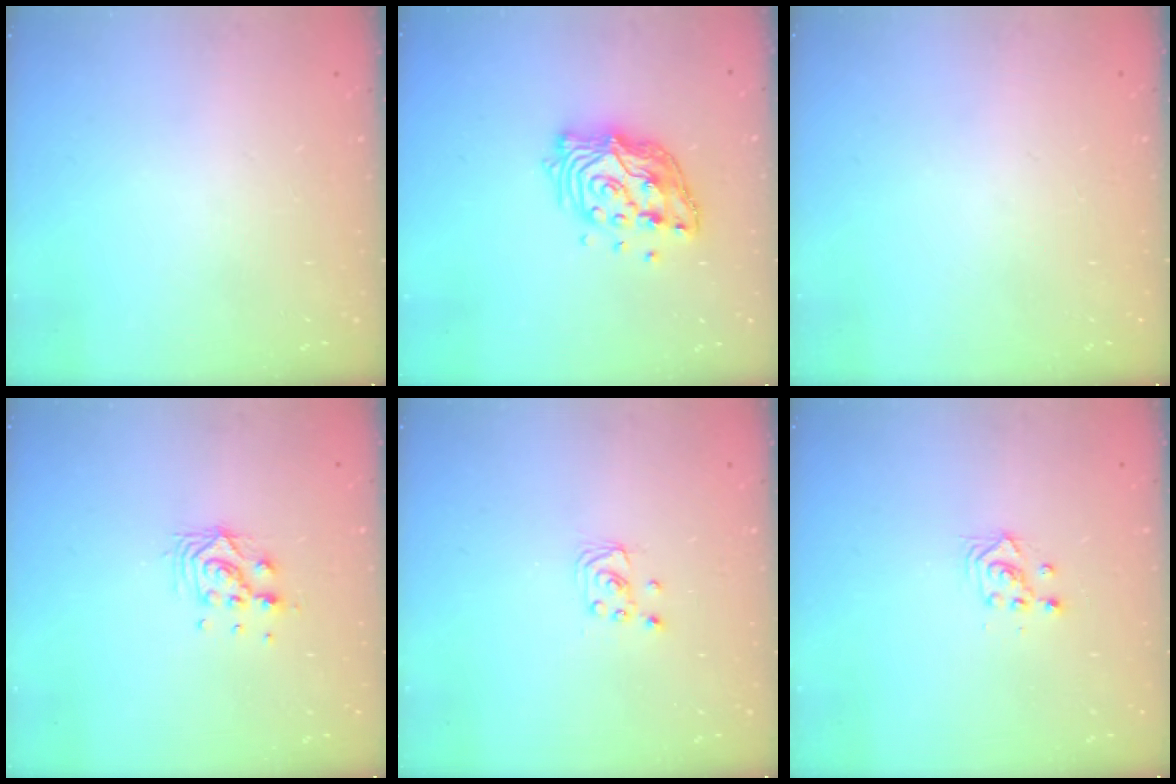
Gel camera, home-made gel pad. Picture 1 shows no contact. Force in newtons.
{"total": 13.5, "press": 13.5, "slide": 1.2}
{"total": 0.0}
{"total": 8.6, "press": 8.6, "slide": 0.7}
{"total": 1.9, "press": 1.9, "slide": 0.1}
{"total": 2.3, "press": 2.3, "slide": 0.1}